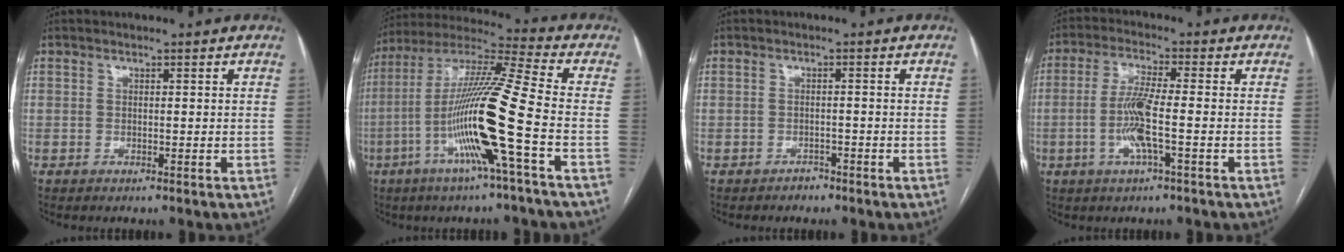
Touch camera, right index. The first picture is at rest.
{"total": 17.3, "force": [-5.3, -1.5, 16.4], "torque": [-0.320, -0.007, -0.111]}
{"total": 1.4, "force": [-1.1, 0.7, 0.0], "torque": [-0.002, 0.003, -0.019]}
{"total": 6.9, "force": [-1.6, 0.2, 6.7], "torque": [-0.139, -0.002, -0.036]}